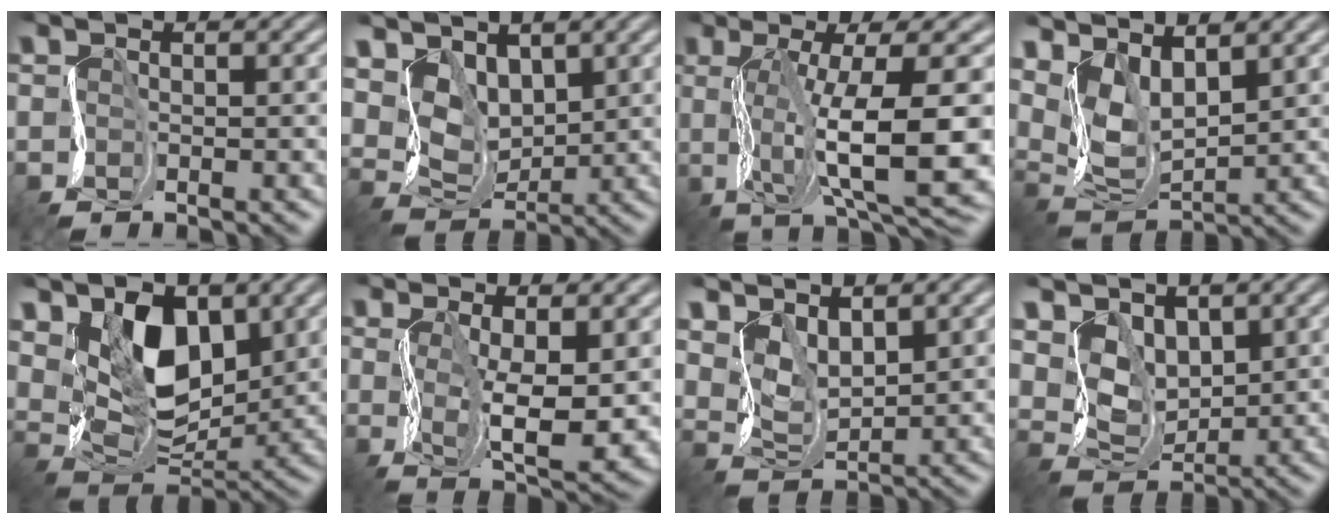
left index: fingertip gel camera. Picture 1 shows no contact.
{"total": 5.2, "force": [3.3, 3.5, 2.1], "torque": [-0.058, -0.004, 0.066]}
{"total": 11.1, "force": [0.3, 2.7, 10.7], "torque": [-0.167, -0.003, 0.018]}
{"total": 5.7, "force": [3.7, 2.6, 3.4], "torque": [-0.079, 0.000, 0.077]}
{"total": 9.0, "force": [3.9, 5.5, 6.0], "torque": [-0.120, -0.008, 0.070]}
{"total": 7.5, "force": [0.6, 2.6, 7.0], "torque": [-0.126, -0.009, 0.017]}
{"total": 4.1, "force": [3.2, 1.9, 1.7], "torque": [-0.048, -0.002, 0.070]}
{"total": 4.8, "force": [3.2, 3.1, 1.8], "torque": [-0.054, -0.005, 0.064]}